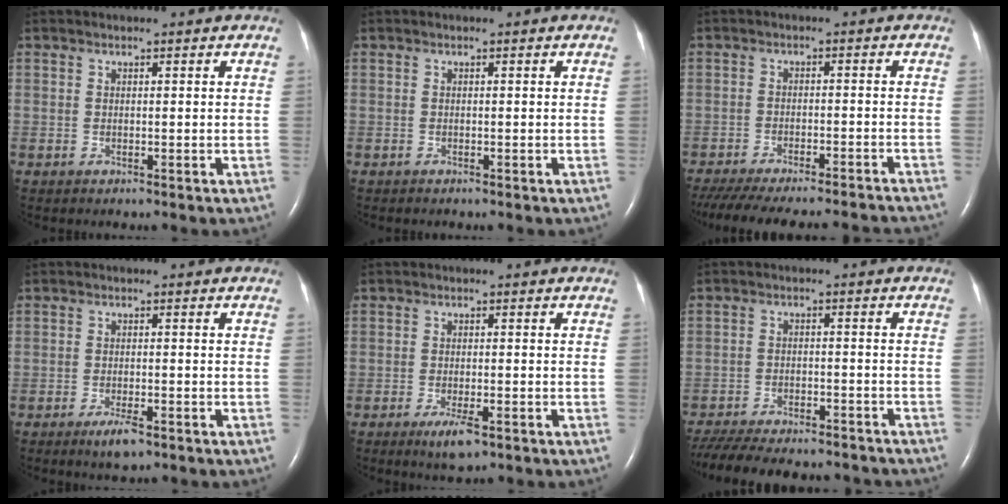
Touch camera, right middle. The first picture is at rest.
{"total": 0.0}
{"total": 22.6, "force": [-20.5, 3.2, 9.1], "torque": [-0.177, -0.033, -0.270]}
{"total": 3.1, "force": [-2.0, 0.7, 2.3], "torque": [-0.047, -0.003, -0.033]}
{"total": 3.7, "force": [-2.1, 0.9, 2.9], "torque": [-0.057, -0.005, -0.033]}
{"total": 20.8, "force": [-18.2, 4.8, 8.7], "torque": [-0.201, -0.028, -0.249]}